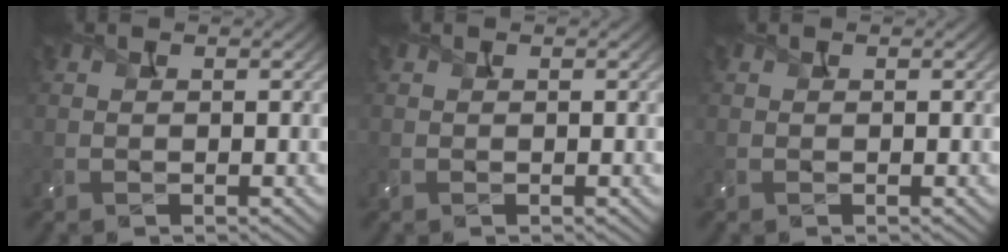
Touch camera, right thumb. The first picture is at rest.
{"total": 0.0}
{"total": 0.0}